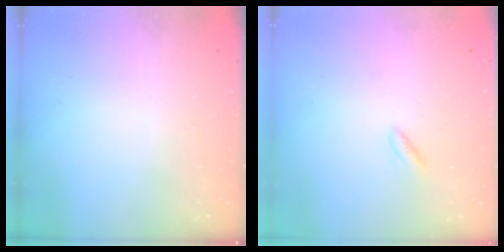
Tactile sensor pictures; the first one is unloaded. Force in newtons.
{"total": 1.4, "press": 1.3, "slide": 0.6}